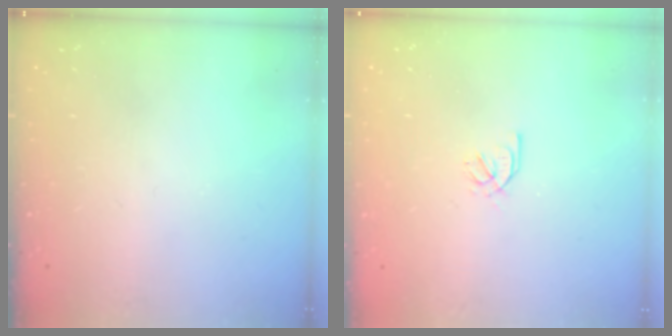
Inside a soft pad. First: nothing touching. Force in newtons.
{"total": 1.8, "press": 1.8, "slide": 0.4}